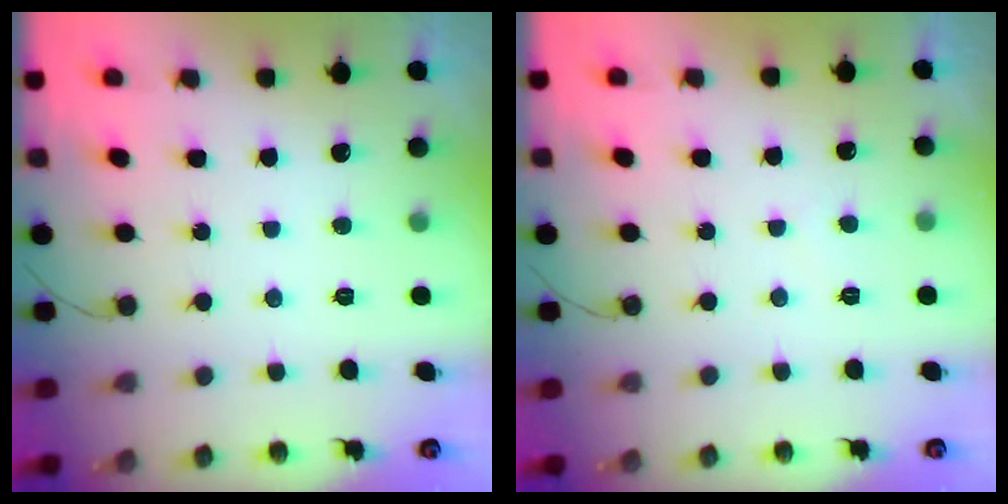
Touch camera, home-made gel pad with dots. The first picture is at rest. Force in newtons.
{"total": 2.9, "press": 2.9, "slide": 0.3}